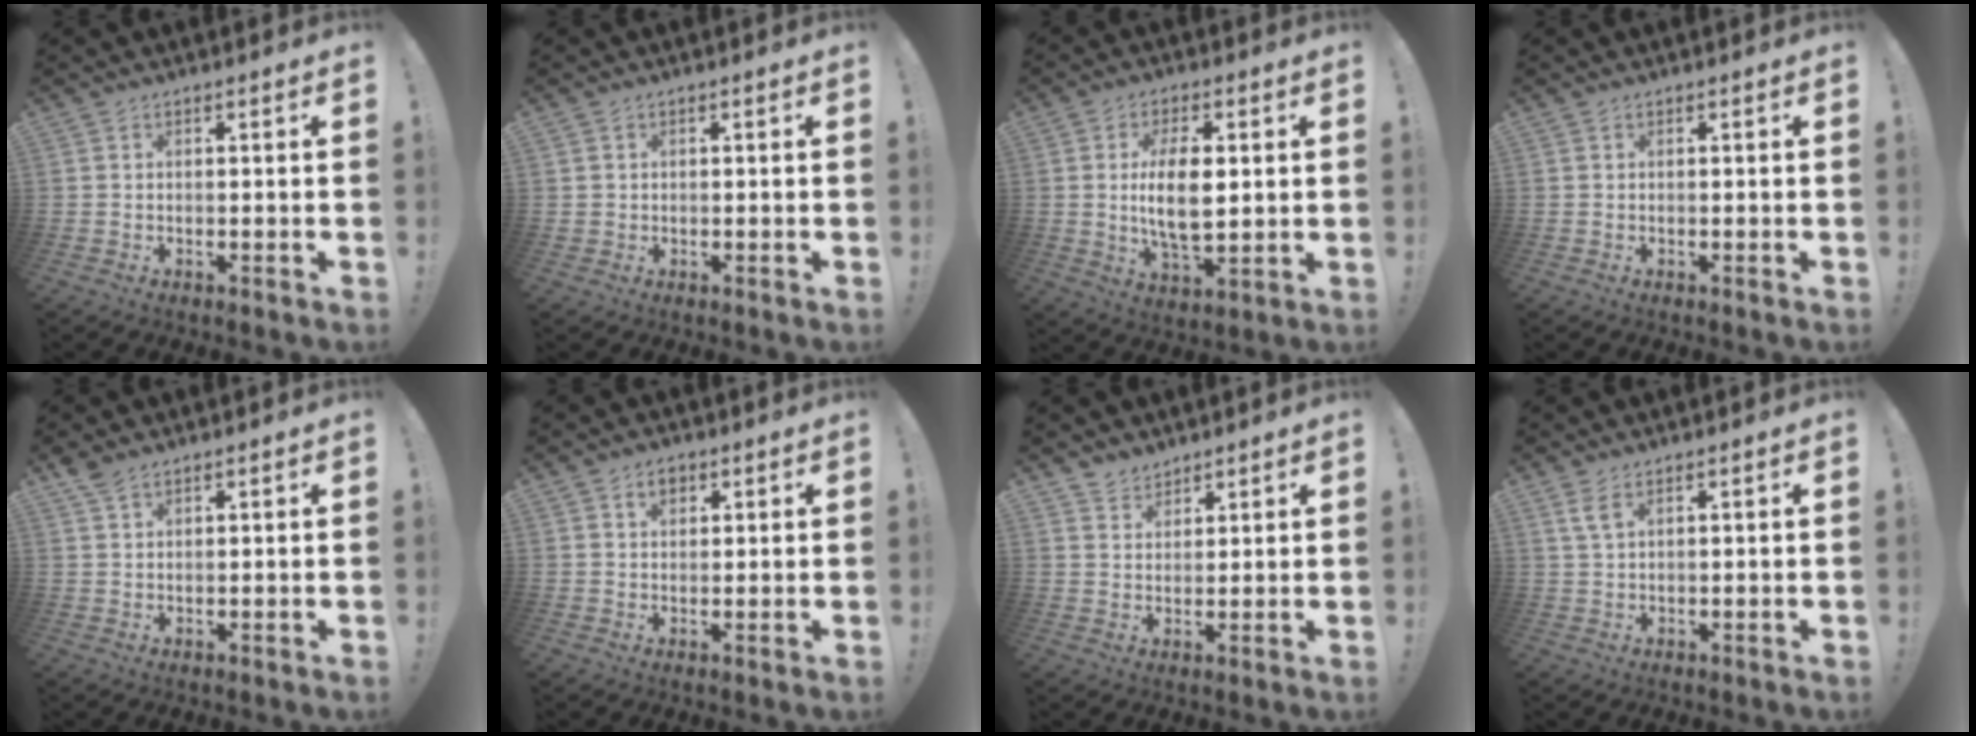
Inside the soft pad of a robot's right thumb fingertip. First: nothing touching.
{"total": 1.2, "force": [0.3, 1.2, 0.1], "torque": [-0.004, 0.002, 0.006]}
{"total": 12.3, "force": [1.3, 5.8, 10.8], "torque": [-0.197, -0.011, 0.015]}
{"total": 0.0}
{"total": 2.7, "force": [2.1, 0.9, 1.4], "torque": [-0.033, -0.008, 0.041]}
{"total": 3.6, "force": [1.8, 2.4, 1.9], "torque": [-0.019, -0.001, 0.029]}
{"total": 4.3, "force": [3.7, 2.2, -0.1], "torque": [0.009, -0.031, 0.068]}
{"total": 3.8, "force": [2.0, 1.4, 2.9], "torque": [-0.053, -0.004, 0.036]}